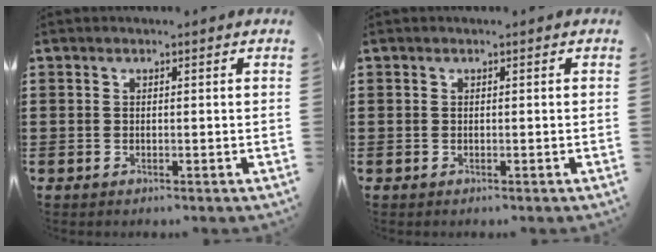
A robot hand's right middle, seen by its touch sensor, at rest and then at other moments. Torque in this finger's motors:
{"motor_torque": [-0.01, 0.05, -0.02, -0.01]}